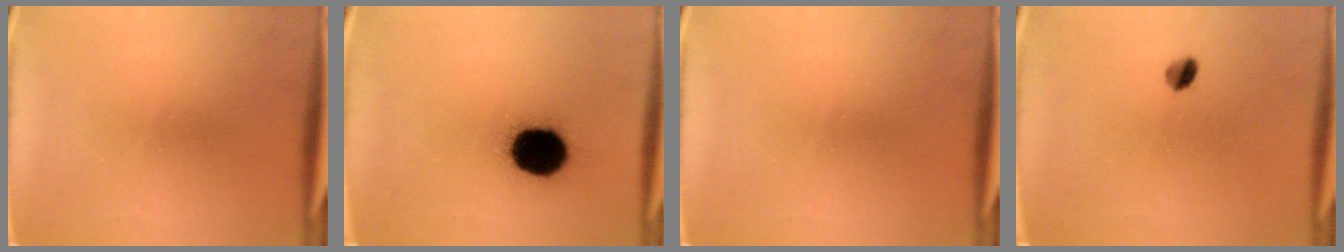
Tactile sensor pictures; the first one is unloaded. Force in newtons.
{"total": 18.5}
{"total": 0.0}
{"total": 2.5}